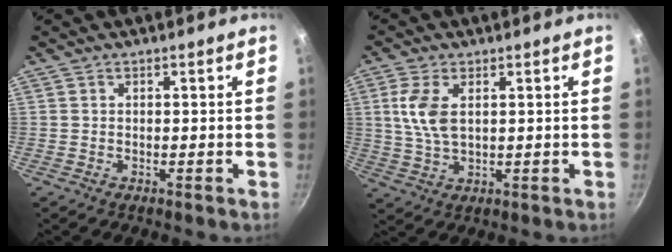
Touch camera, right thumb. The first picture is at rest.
{"total": 7.3, "force": [1.8, 3.9, 5.9], "torque": [-0.121, -0.004, 0.037]}